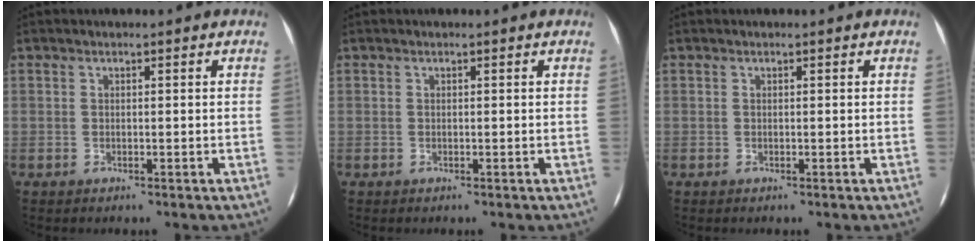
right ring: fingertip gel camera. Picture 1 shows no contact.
{"total": 0.0}
{"total": 0.0}